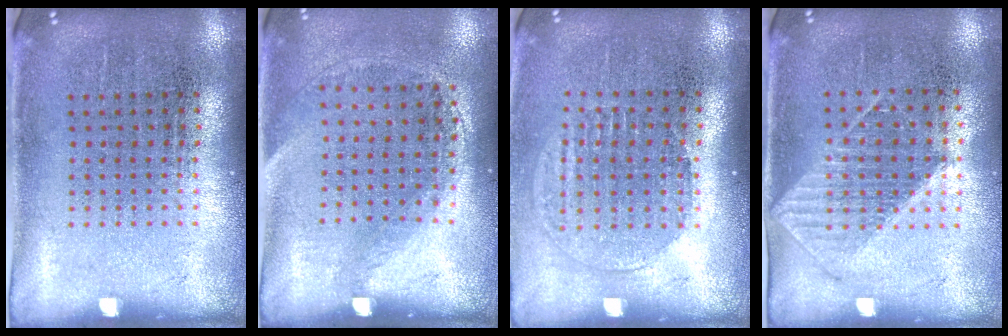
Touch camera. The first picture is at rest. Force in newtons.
{"total": 1.4, "press": 1.0, "slide": 1.0}
{"total": 1.4, "press": 1.2, "slide": 0.7}
{"total": 1.0, "press": 0.9, "slide": 0.3}